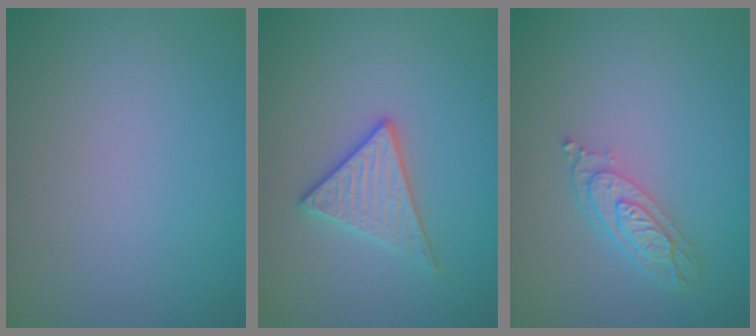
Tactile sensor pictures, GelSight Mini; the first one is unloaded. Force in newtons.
{"total": 2.8, "press": 2.6, "slide": 1.0}
{"total": 3.9, "press": 3.0, "slide": 2.5}